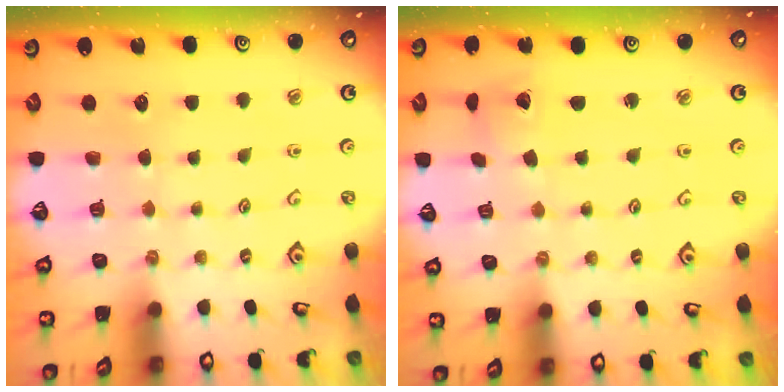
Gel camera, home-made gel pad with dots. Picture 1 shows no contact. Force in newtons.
{"total": 2.9, "press": 2.9, "slide": 0.2}